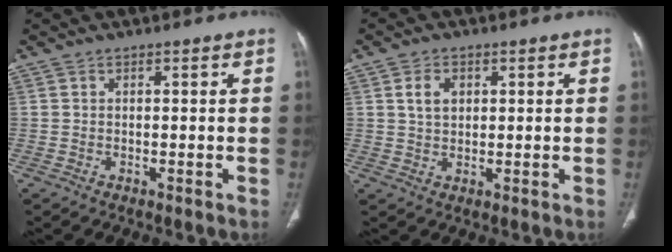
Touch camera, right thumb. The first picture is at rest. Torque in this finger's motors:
{"motor_torque": [0.45, 0.38, 0.24, -0.08, 0.01]}